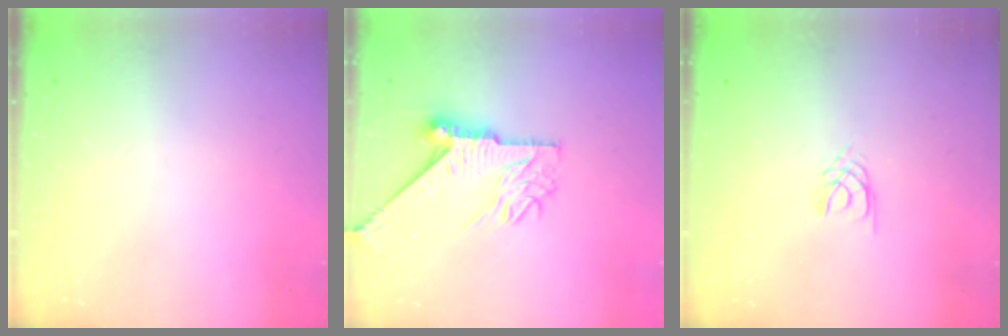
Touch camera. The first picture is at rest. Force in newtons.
{"total": 10.8, "press": 10.7, "slide": 1.1}
{"total": 2.1, "press": 2.1, "slide": 0.3}